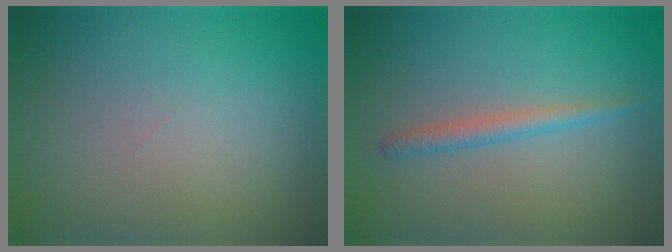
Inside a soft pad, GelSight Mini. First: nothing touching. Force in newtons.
{"total": 1.7, "press": 1.7, "slide": 0.0}